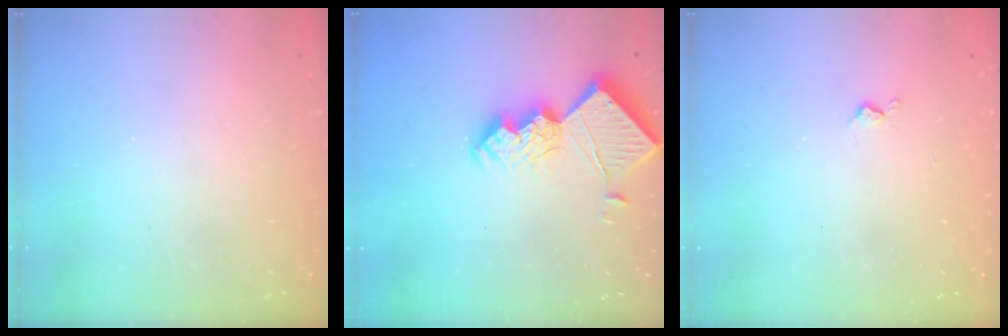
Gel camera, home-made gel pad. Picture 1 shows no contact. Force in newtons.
{"total": 15.8, "press": 15.8, "slide": 0.8}
{"total": 2.2, "press": 2.1, "slide": 0.5}